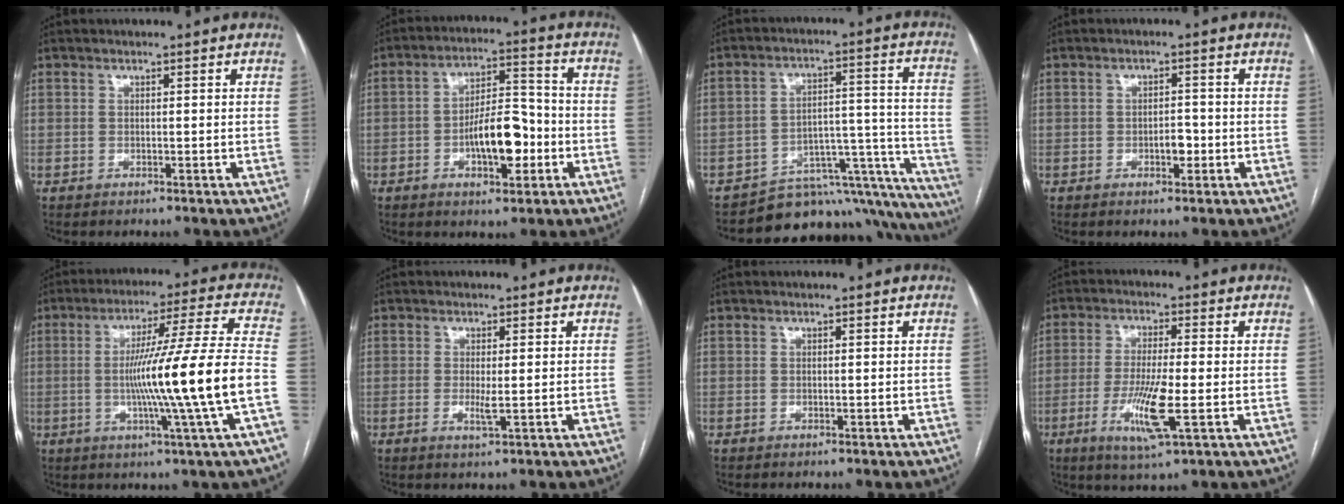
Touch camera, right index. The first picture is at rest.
{"total": 10.0, "force": [-2.9, 3.7, 8.8], "torque": [-0.151, 0.018, -0.045]}
{"total": 18.3, "force": [-16.3, 6.9, 4.3], "torque": [0.014, 0.086, -0.207]}
{"total": 2.4, "force": [-0.8, 1.2, 1.9], "torque": [-0.026, 0.004, -0.010]}
{"total": 17.0, "force": [-3.2, -2.6, 16.5], "torque": [-0.274, -0.008, -0.057]}
{"total": 2.1, "force": [-0.3, 0.1, 2.1], "torque": [-0.042, -0.006, -0.004]}
{"total": 0.0}
{"total": 8.7, "force": [-2.5, 0.4, 8.3], "torque": [-0.161, -0.019, -0.046]}